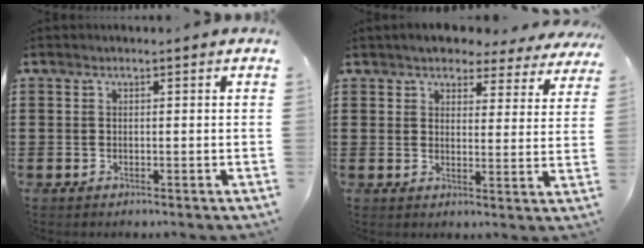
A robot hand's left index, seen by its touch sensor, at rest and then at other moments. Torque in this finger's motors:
{"motor_torque": [1.10, -1.04, 0.03, 0.03]}